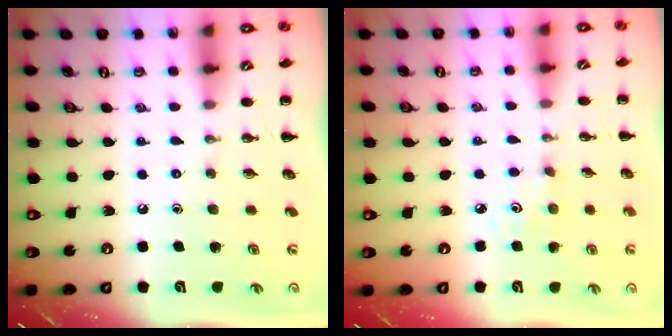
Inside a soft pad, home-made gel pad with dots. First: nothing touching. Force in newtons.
{"total": 2.6, "press": 2.5, "slide": 0.7}